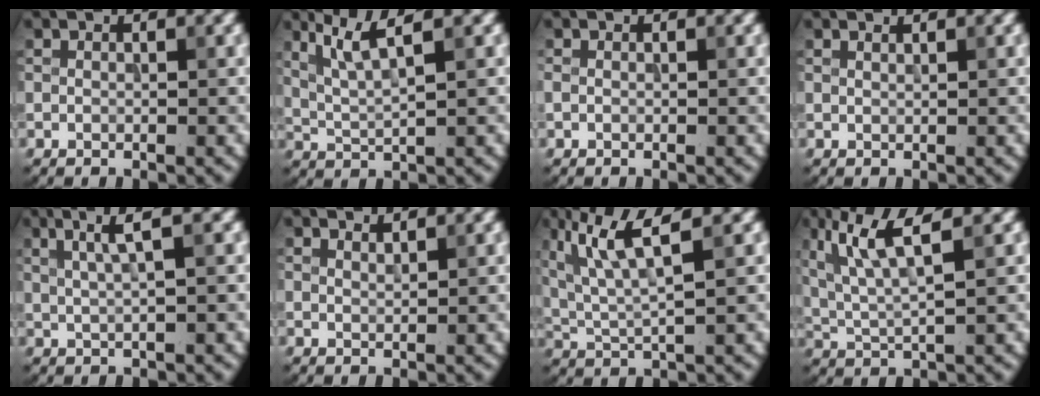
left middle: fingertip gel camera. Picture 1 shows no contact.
{"total": 3.8, "force": [1.9, 0.6, 3.2], "torque": [-0.066, 0.002, 0.045]}
{"total": 0.5, "force": [-0.1, 0.4, 0.3], "torque": [-0.008, 0.000, -0.003]}
{"total": 0.5, "force": [0.5, 0.0, 0.1], "torque": [0.000, -0.001, 0.008]}
{"total": 3.1, "force": [1.4, 0.6, 2.7], "torque": [-0.043, 0.003, 0.024]}
{"total": 0.9, "force": [0.9, 0.1, 0.2], "torque": [0.000, 0.000, 0.015]}
{"total": 6.5, "force": [3.1, 1.3, 5.5], "torque": [-0.112, 0.010, 0.065]}
{"total": 5.8, "force": [2.6, 1.2, 5.1], "torque": [-0.105, 0.005, 0.057]}